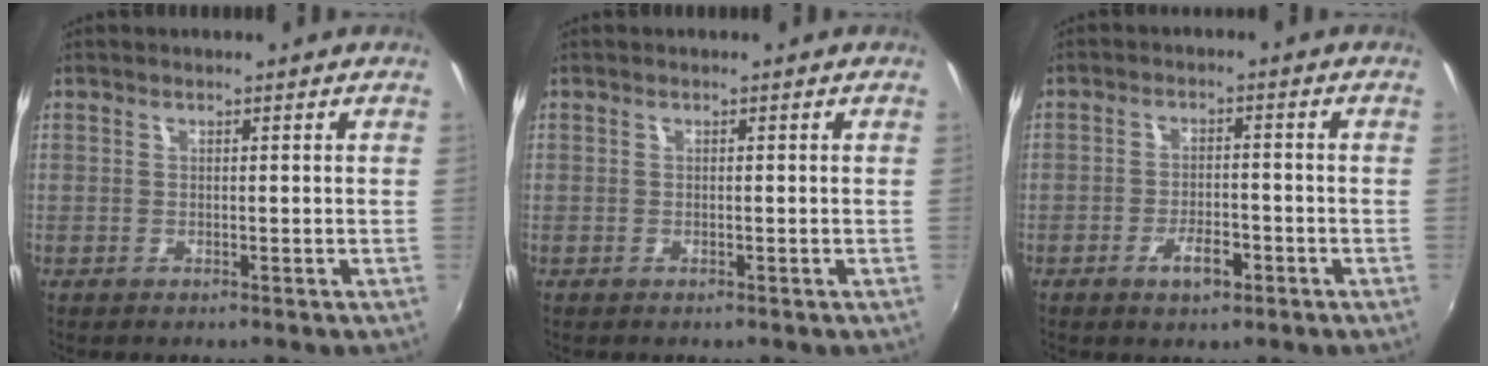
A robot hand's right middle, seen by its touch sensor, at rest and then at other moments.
{"total": 0.0}
{"total": 4.5, "force": [-2.5, 1.9, 3.2], "torque": [-0.065, -0.002, -0.040]}